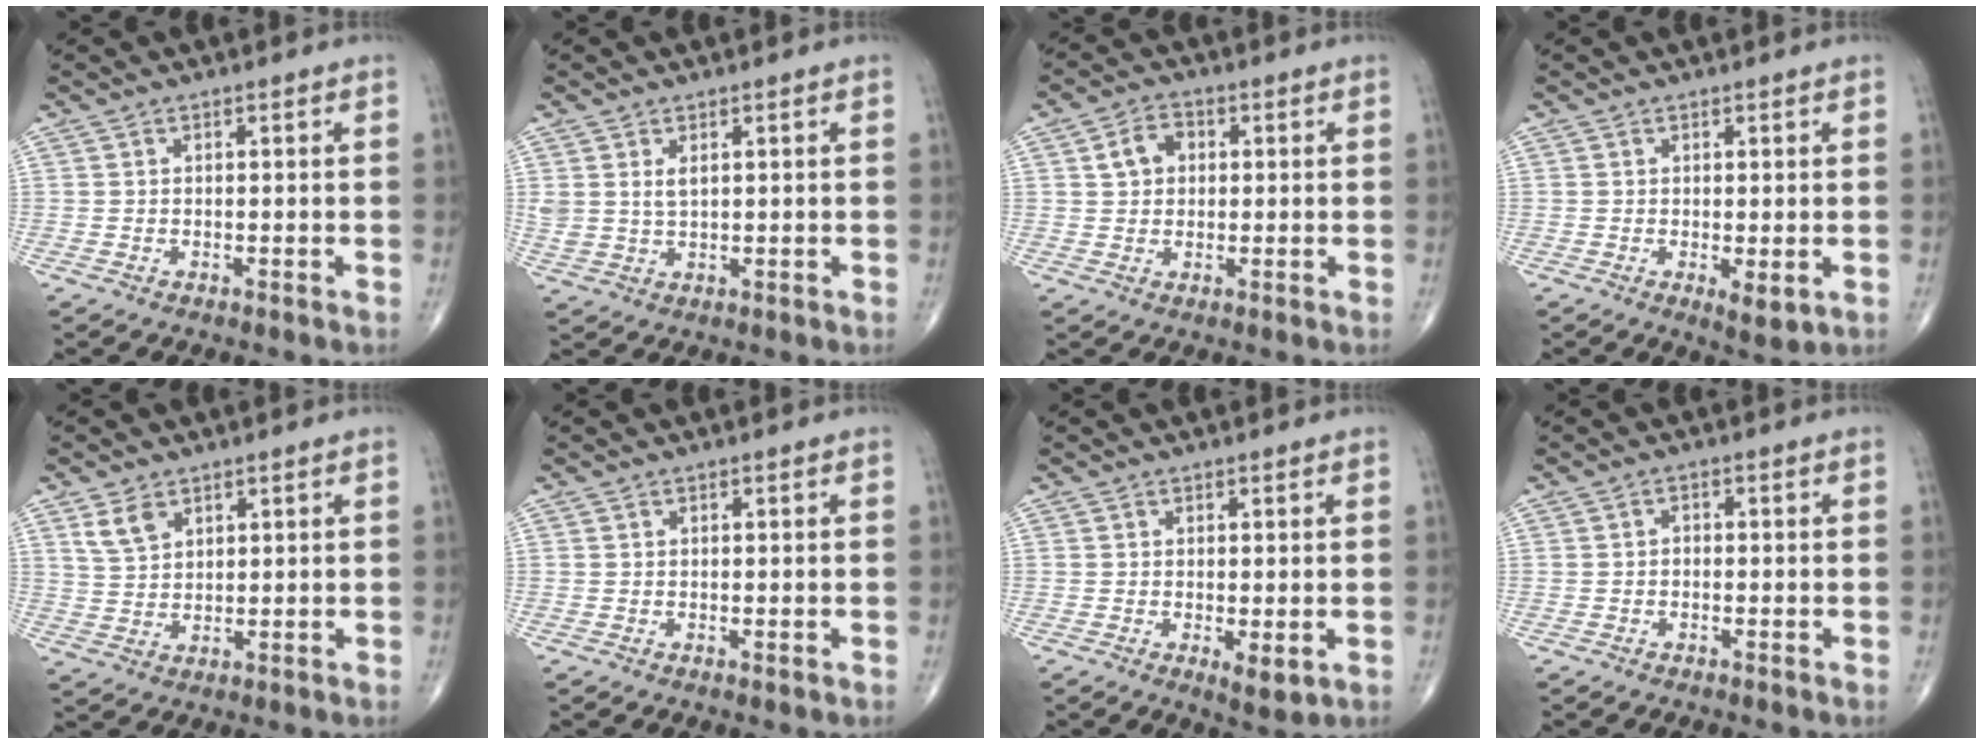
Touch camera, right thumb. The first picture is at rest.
{"total": 3.3, "force": [1.3, 1.8, 2.4], "torque": [-0.047, -0.005, 0.034]}
{"total": 5.0, "force": [1.1, 3.9, 2.9], "torque": [-0.039, 0.007, 0.014]}
{"total": 3.3, "force": [-0.6, 1.3, 3.0], "torque": [-0.044, -0.012, -0.004]}
{"total": 4.6, "force": [2.8, 2.6, 2.6], "torque": [-0.044, -0.012, 0.063]}
{"total": 0.0}
{"total": 3.3, "force": [-0.6, 1.3, 3.0], "torque": [-0.044, -0.011, -0.004]}
{"total": 1.1, "force": [-0.2, 0.8, 0.7], "torque": [-0.004, 0.005, -0.007]}